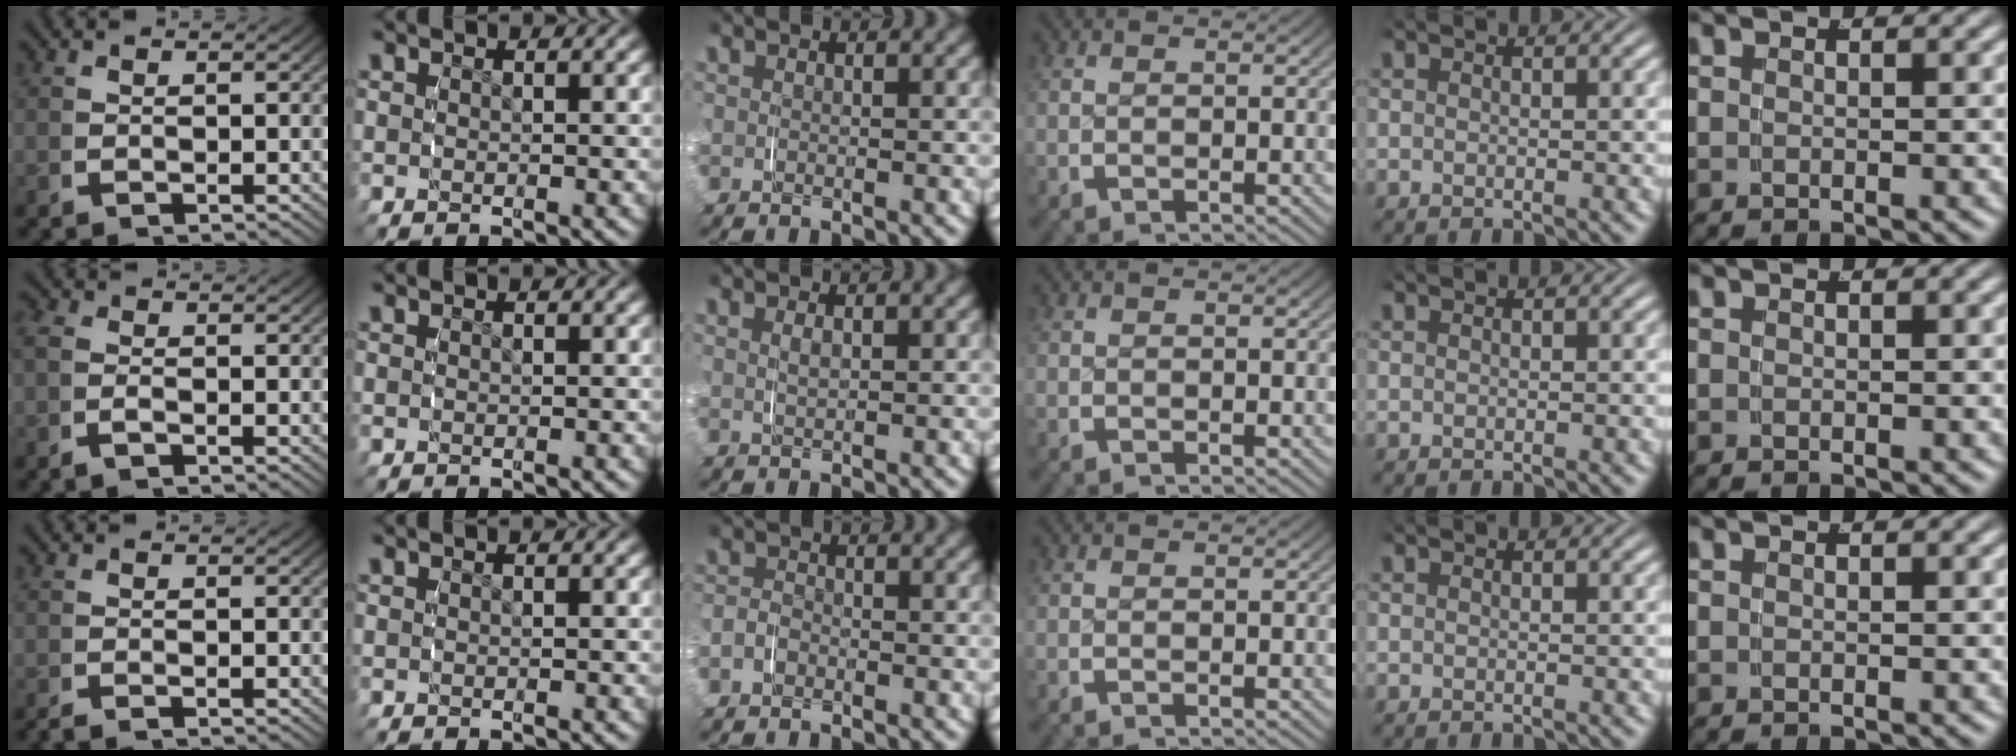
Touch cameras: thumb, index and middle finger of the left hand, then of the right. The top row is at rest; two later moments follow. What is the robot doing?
{"motion": "grasp_and_lifting", "object": "paper"}